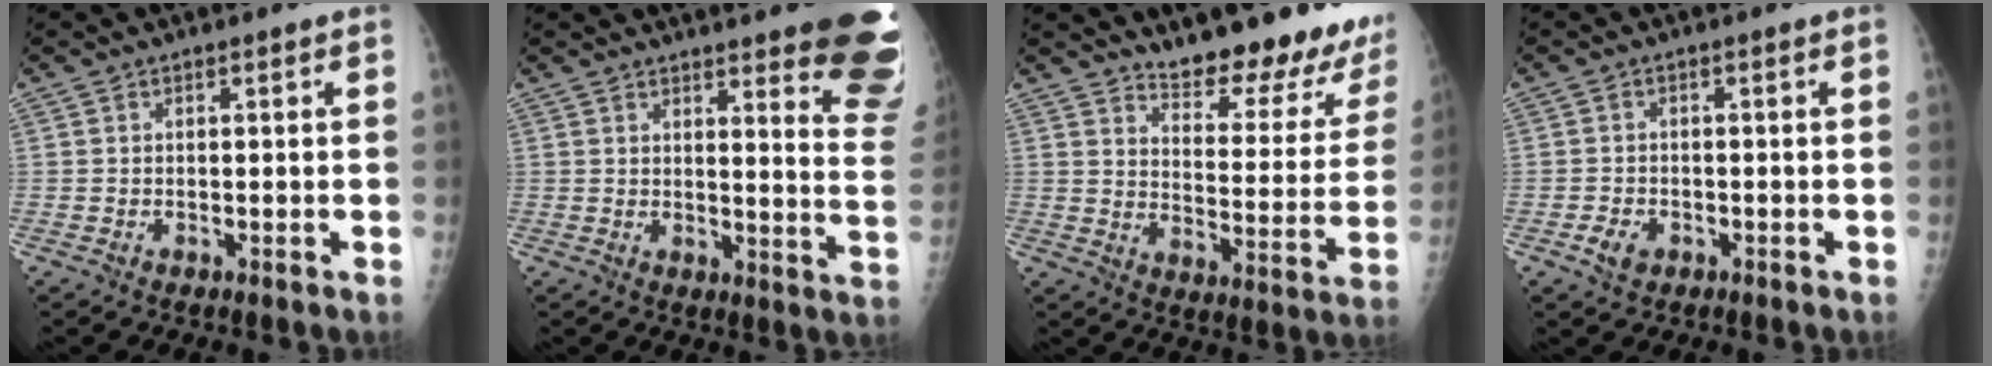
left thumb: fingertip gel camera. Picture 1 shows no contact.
{"total": 19.3, "force": [14.6, 3.7, 12.1], "torque": [-0.124, -0.105, 0.157]}
{"total": 19.4, "force": [17.0, 5.0, 8.0], "torque": [-0.068, -0.145, 0.218]}
{"total": 2.8, "force": [-1.2, 2.0, 1.6], "torque": [-0.027, 0.001, -0.018]}